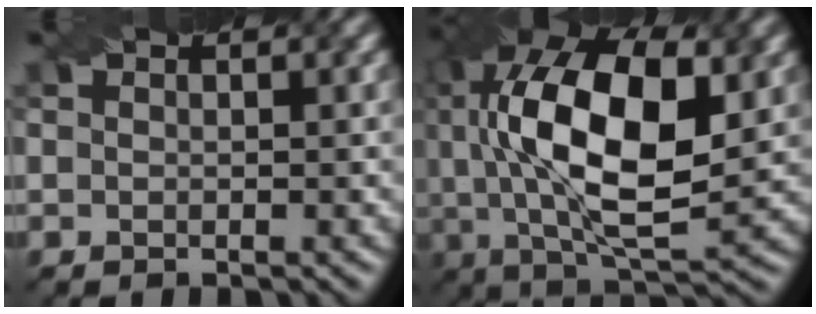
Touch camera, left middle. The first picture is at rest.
{"total": 15.2, "force": [2.4, 6.9, 13.3], "torque": [-0.249, 0.006, 0.041]}